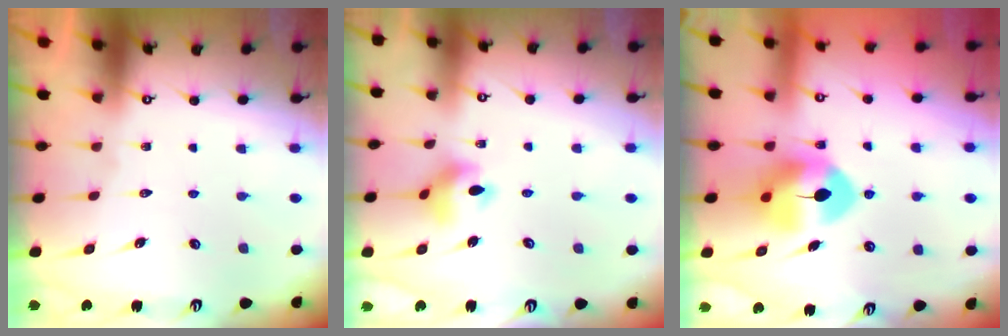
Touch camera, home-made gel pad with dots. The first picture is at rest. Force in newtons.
{"total": 7.0, "press": 7.0, "slide": 0.4}
{"total": 9.5, "press": 9.4, "slide": 1.5}